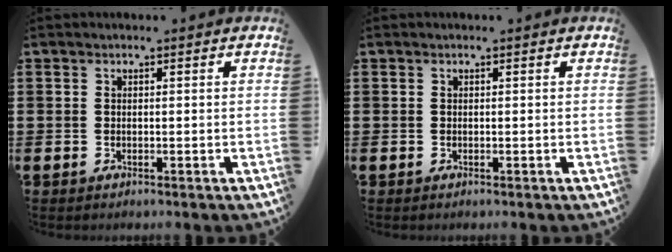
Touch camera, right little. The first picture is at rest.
{"total": 0.0}